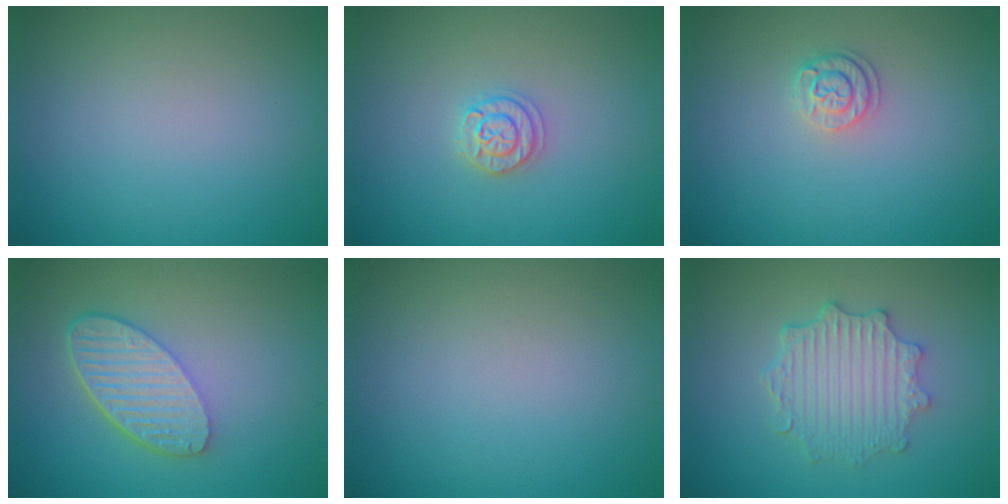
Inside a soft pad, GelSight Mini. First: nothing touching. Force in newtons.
{"total": 1.7, "press": 1.7, "slide": 0.2}
{"total": 1.9, "press": 1.7, "slide": 0.9}
{"total": 5.6, "press": 4.2, "slide": 3.7}
{"total": 0.0}
{"total": 4.9, "press": 3.9, "slide": 2.9}